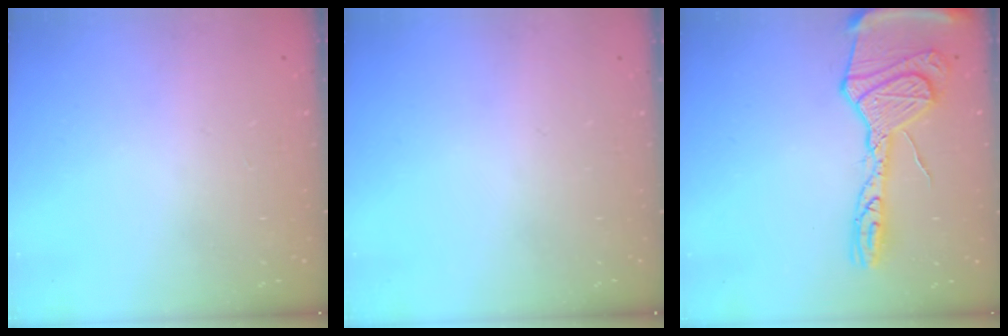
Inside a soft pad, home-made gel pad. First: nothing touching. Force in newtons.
{"total": 0.0}
{"total": 19.1, "press": 19.0, "slide": 1.7}